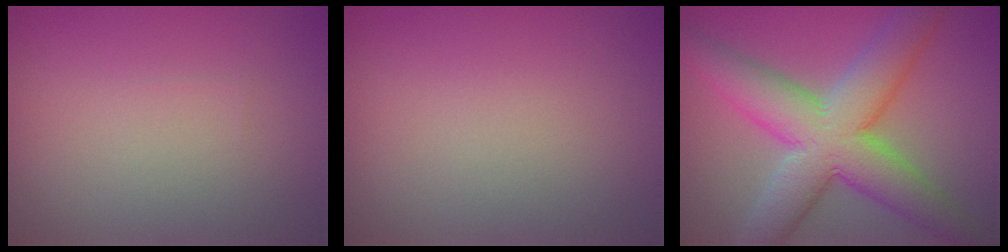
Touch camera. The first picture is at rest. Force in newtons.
{"total": 0.0}
{"total": 10.0, "press": 10.0, "slide": 0.5}